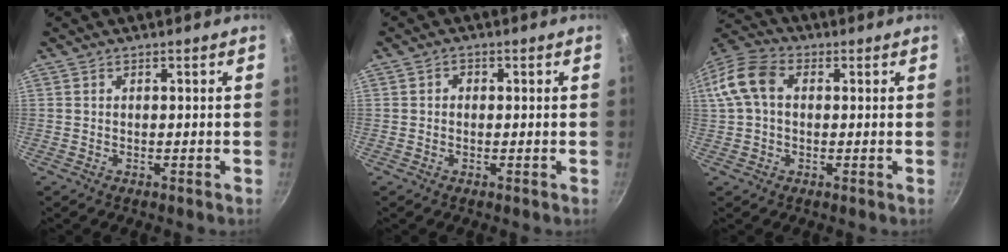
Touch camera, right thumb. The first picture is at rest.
{"total": 1.3, "force": [0.0, 1.2, 0.5], "torque": [-0.006, 0.004, -0.003]}
{"total": 10.3, "force": [1.5, 7.1, 7.3], "torque": [-0.141, 0.027, 0.013]}